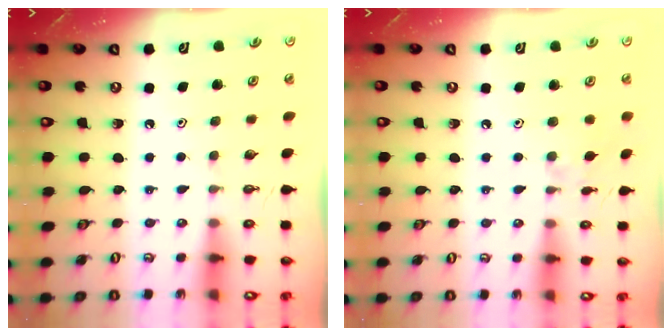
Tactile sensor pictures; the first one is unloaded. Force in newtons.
{"total": 3.8, "press": 3.7, "slide": 0.5}